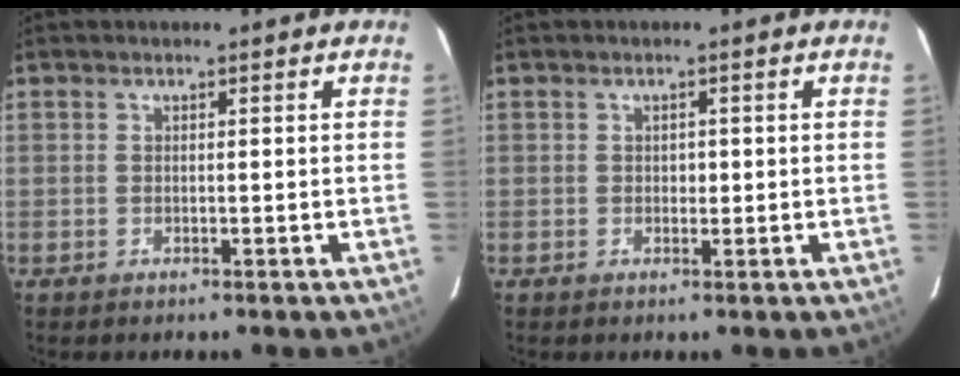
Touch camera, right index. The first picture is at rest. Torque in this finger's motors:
{"motor_torque": [0.15, 0.11, 0.07, 0.01]}